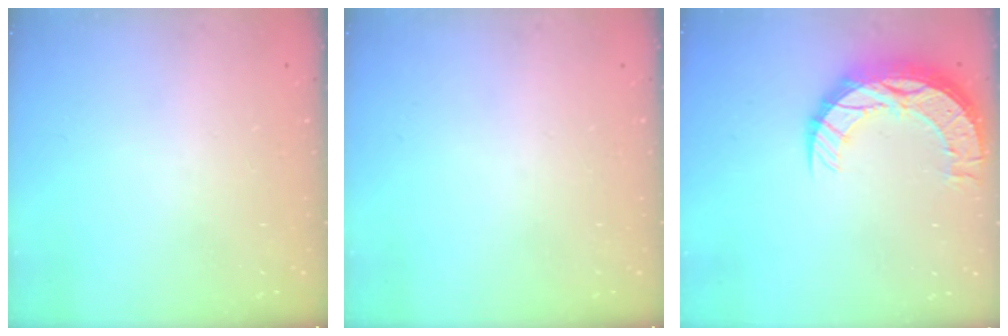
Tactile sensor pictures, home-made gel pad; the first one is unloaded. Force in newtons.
{"total": 0.0}
{"total": 13.3, "press": 13.3, "slide": 0.9}